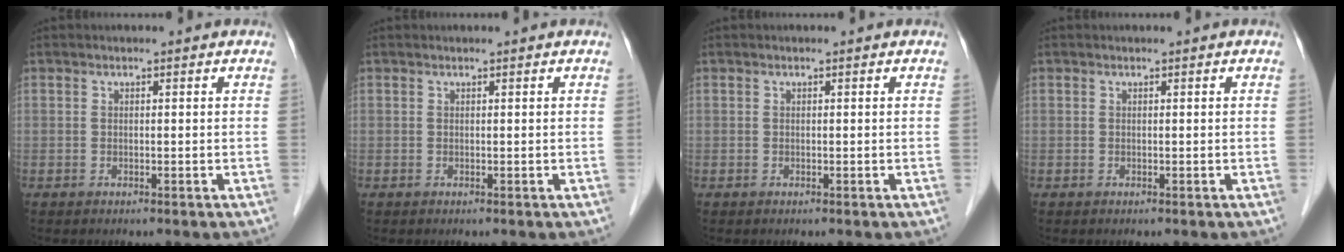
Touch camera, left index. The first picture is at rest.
{"total": 0.0}
{"total": 0.0}
{"total": 0.0}